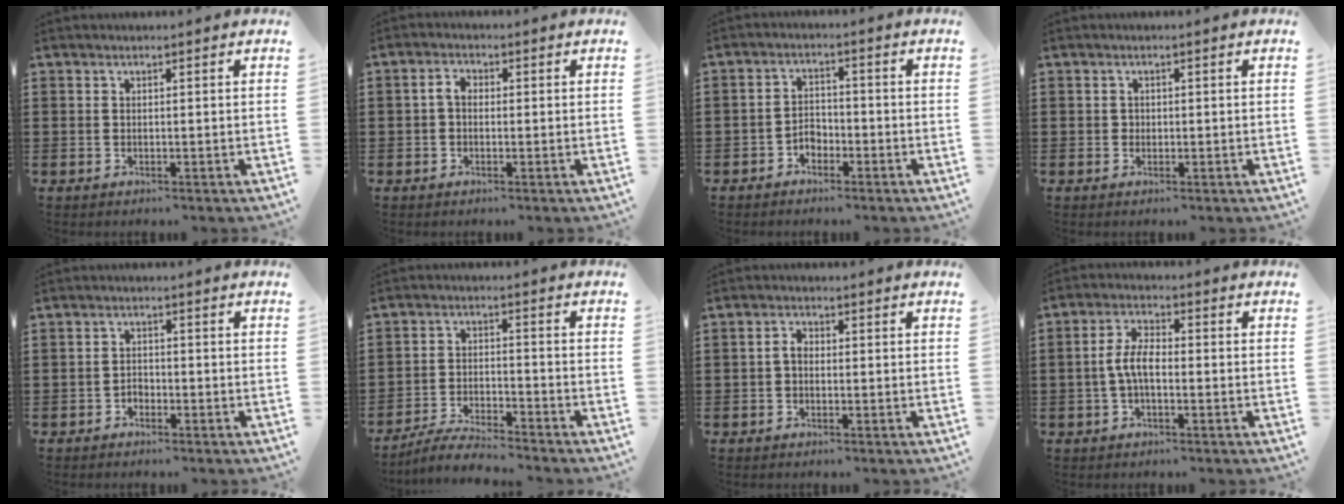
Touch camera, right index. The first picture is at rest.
{"total": 2.5, "force": [-0.2, 1.5, 1.9], "torque": [-0.045, 0.002, -0.007]}
{"total": 2.6, "force": [-1.8, 1.7, 0.9], "torque": [-0.022, 0.006, -0.039]}
{"total": 0.7, "force": [0.1, 0.7, 0.2], "torque": [-0.005, 0.004, 0.001]}
{"total": 1.5, "force": [-1.2, 0.9, 0.3], "torque": [-0.011, -0.001, -0.025]}
{"total": 5.0, "force": [-4.8, 0.2, 1.3], "torque": [-0.030, 0.000, -0.096]}
{"total": 1.9, "force": [-0.4, 1.2, 1.5], "torque": [-0.037, 0.001, -0.010]}
{"total": 5.1, "force": [-0.9, 2.2, 4.5], "torque": [-0.108, -0.001, -0.024]}